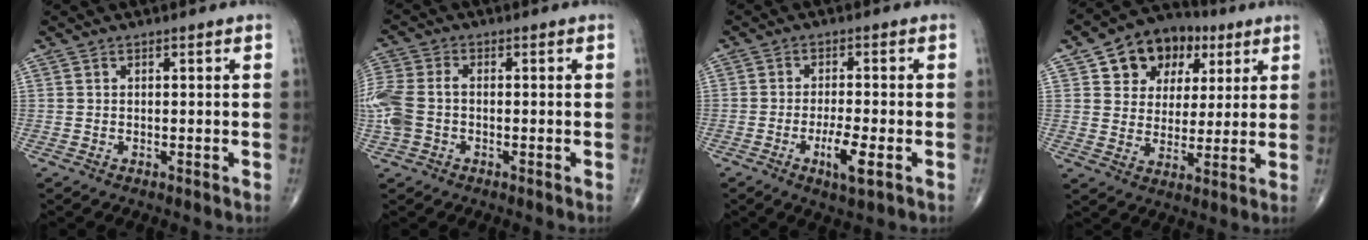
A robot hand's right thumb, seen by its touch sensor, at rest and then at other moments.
{"total": 9.0, "force": [-1.2, 6.2, 6.5], "torque": [-0.177, 0.020, -0.028]}
{"total": 5.7, "force": [-2.2, 1.2, 5.2], "torque": [-0.099, -0.001, -0.037]}
{"total": 13.9, "force": [6.0, 10.5, 6.7], "torque": [-0.060, -0.003, 0.096]}